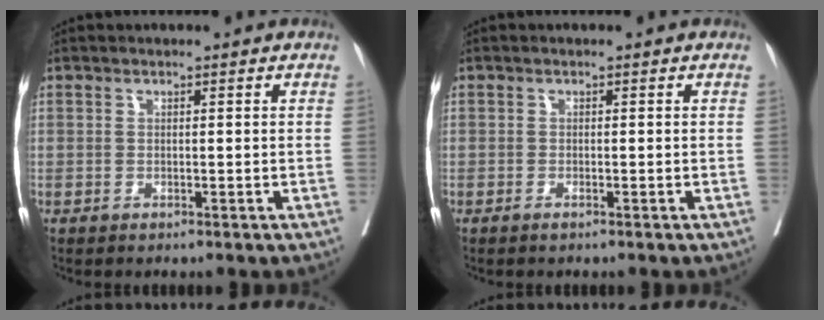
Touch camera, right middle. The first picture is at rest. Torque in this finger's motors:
{"motor_torque": [0.05, -0.06, 0.09, 0.00]}